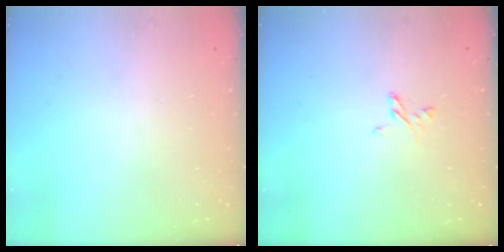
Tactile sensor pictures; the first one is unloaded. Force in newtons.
{"total": 3.6, "press": 3.6, "slide": 0.4}